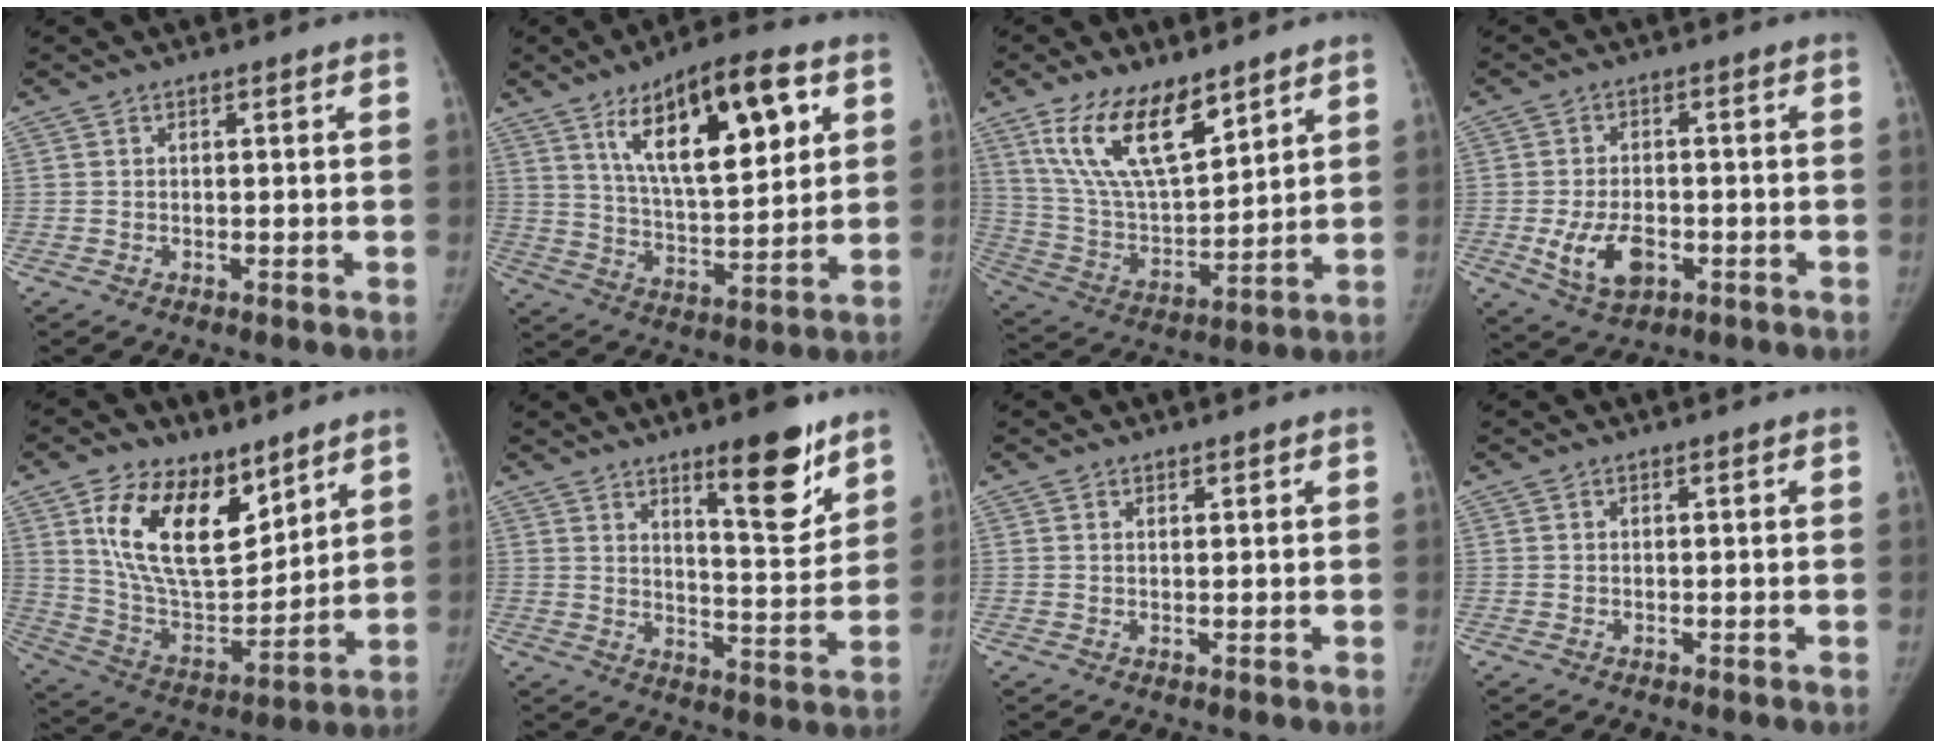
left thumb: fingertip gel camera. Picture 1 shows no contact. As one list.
[{"total": 19.1, "force": [8.4, 6.8, 15.7], "torque": [-0.217, -0.033, 0.144]}, {"total": 16.8, "force": [10.5, 6.8, 11.3], "torque": [-0.180, -0.052, 0.211]}, {"total": 8.3, "force": [-2.3, 5.1, 6.1], "torque": [-0.105, 0.004, -0.031]}, {"total": 18.9, "force": [10.3, 10.0, 12.2], "torque": [-0.171, -0.061, 0.201]}, {"total": 12.8, "force": [8.3, 3.3, 9.1], "torque": [-0.103, -0.065, 0.129]}, {"total": 0.8, "force": [0.6, 0.3, 0.3], "torque": [-0.001, -0.004, 0.010]}, {"total": 0.0}]